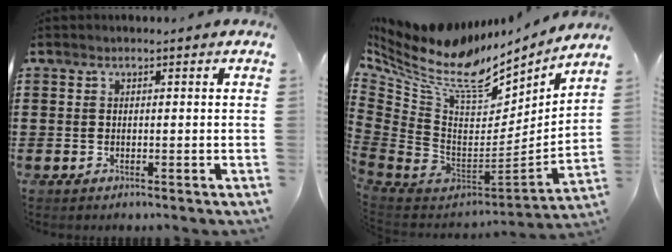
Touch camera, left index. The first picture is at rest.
{"total": 12.6, "force": [8.0, 5.4, 8.0], "torque": [-0.196, -0.065, 0.132]}